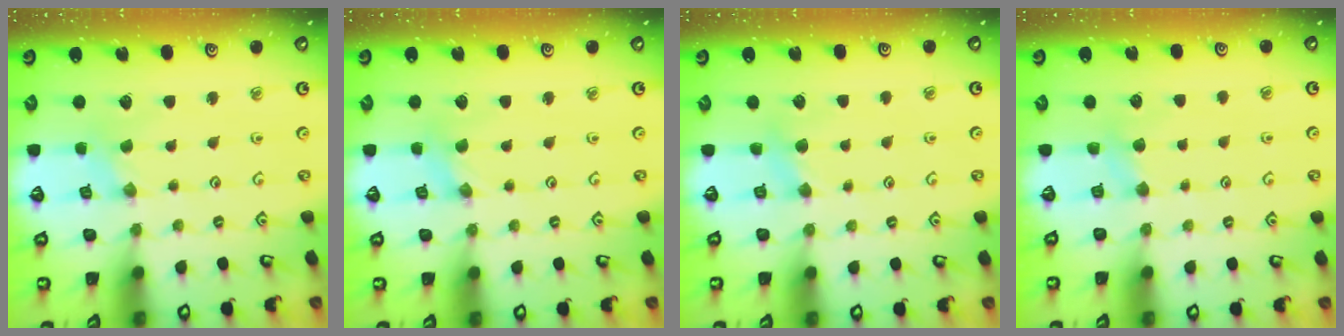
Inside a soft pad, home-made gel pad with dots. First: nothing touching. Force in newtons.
{"total": 1.6, "press": 1.5, "slide": 0.3}
{"total": 4.5, "press": 4.5, "slide": 0.7}
{"total": 3.1, "press": 3.0, "slide": 0.6}